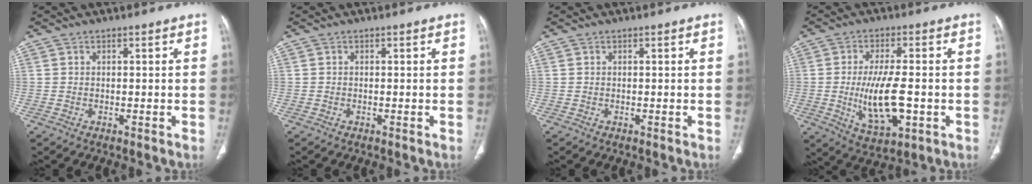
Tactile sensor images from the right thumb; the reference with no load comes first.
{"total": 0.0}
{"total": 0.0}
{"total": 12.0, "force": [-1.8, 5.0, 10.8], "torque": [-0.193, -0.008, -0.021]}